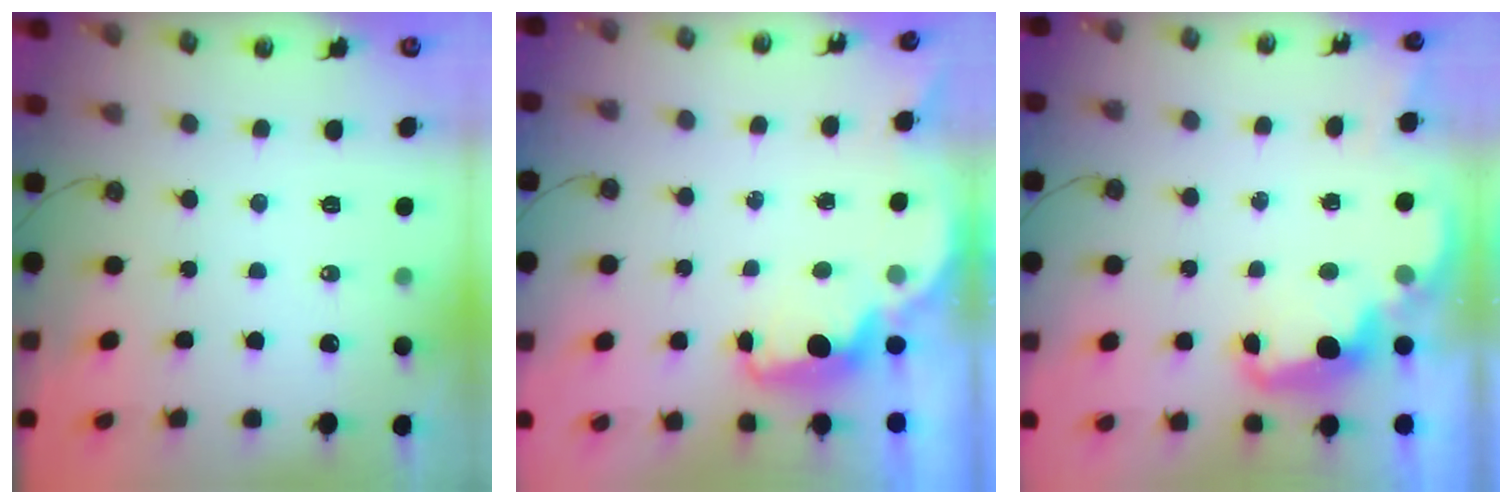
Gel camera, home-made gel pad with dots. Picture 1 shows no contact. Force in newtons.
{"total": 1.9, "press": 1.7, "slide": 0.7}
{"total": 2.6, "press": 2.6, "slide": 0.7}